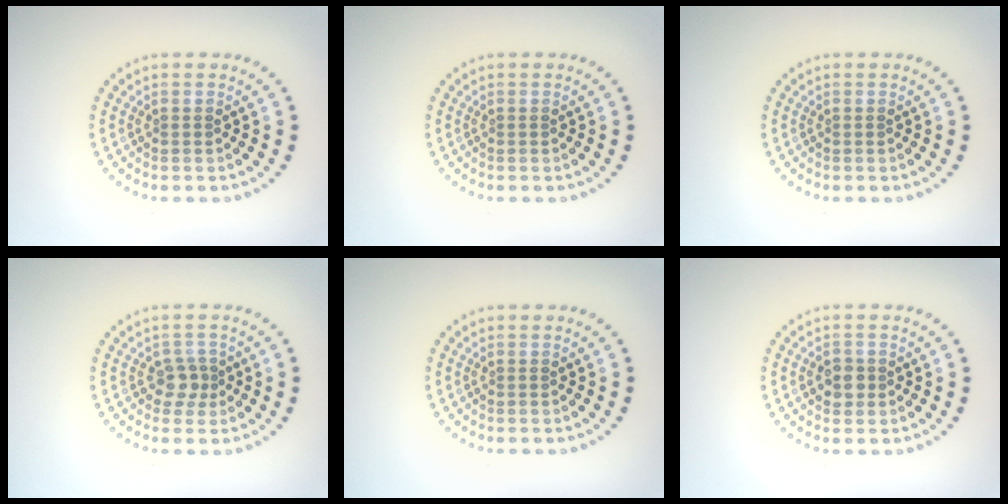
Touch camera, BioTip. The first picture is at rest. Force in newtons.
{"total": 0.0}
{"total": 0.0}
{"total": 1.8, "press": 1.6, "slide": 0.9}
{"total": 0.0}
{"total": 1.8, "press": 1.7, "slide": 0.6}